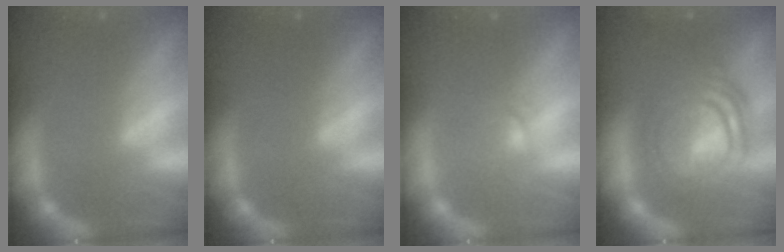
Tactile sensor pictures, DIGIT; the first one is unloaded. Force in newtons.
{"total": 0.0}
{"total": 1.4}
{"total": 9.5}